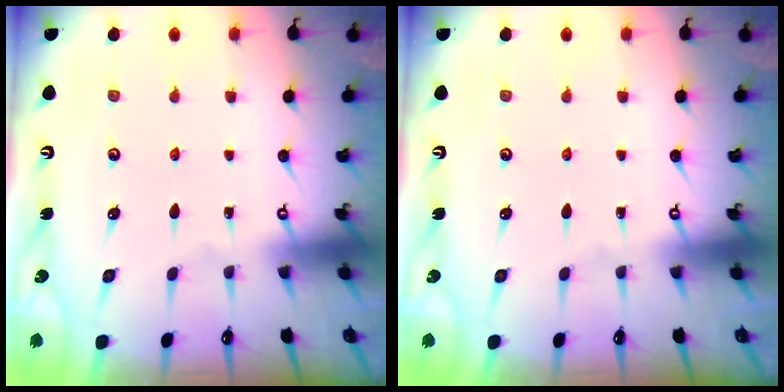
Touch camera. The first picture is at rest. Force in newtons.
{"total": 0.0}